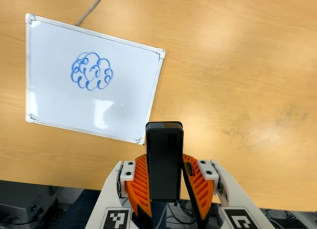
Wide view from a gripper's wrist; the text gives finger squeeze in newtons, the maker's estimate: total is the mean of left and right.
{"total": 5.6, "left": 4.8, "right": 6.3}